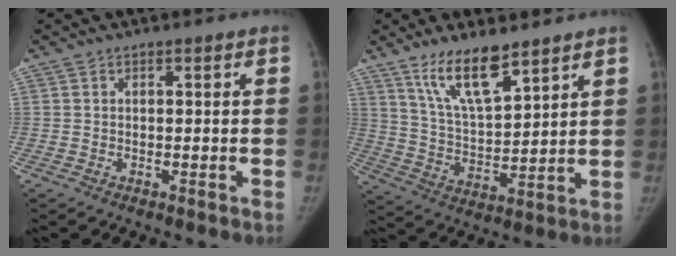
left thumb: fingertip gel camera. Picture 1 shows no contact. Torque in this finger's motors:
{"motor_torque": [0.07, 0.05, 0.17, 0.10, 0.15]}